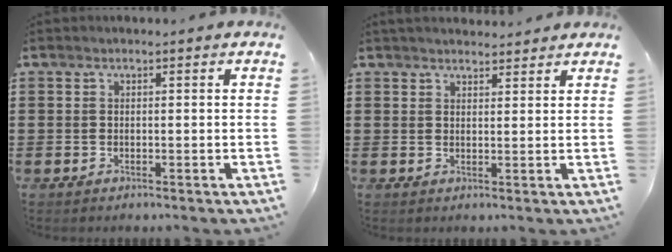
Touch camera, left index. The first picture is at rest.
{"total": 2.0, "force": [2.0, 0.3, 0.1], "torque": [-0.006, -0.001, 0.038]}